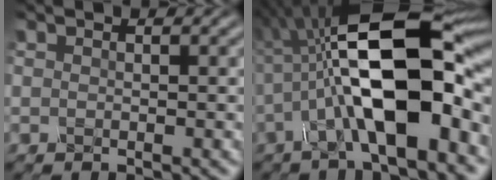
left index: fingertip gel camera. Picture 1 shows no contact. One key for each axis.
{"total": 14.7, "fx": -0.9, "fy": 5.4, "fz": 13.6, "tx": -0.223, "ty": 0.020, "tz": -0.027}